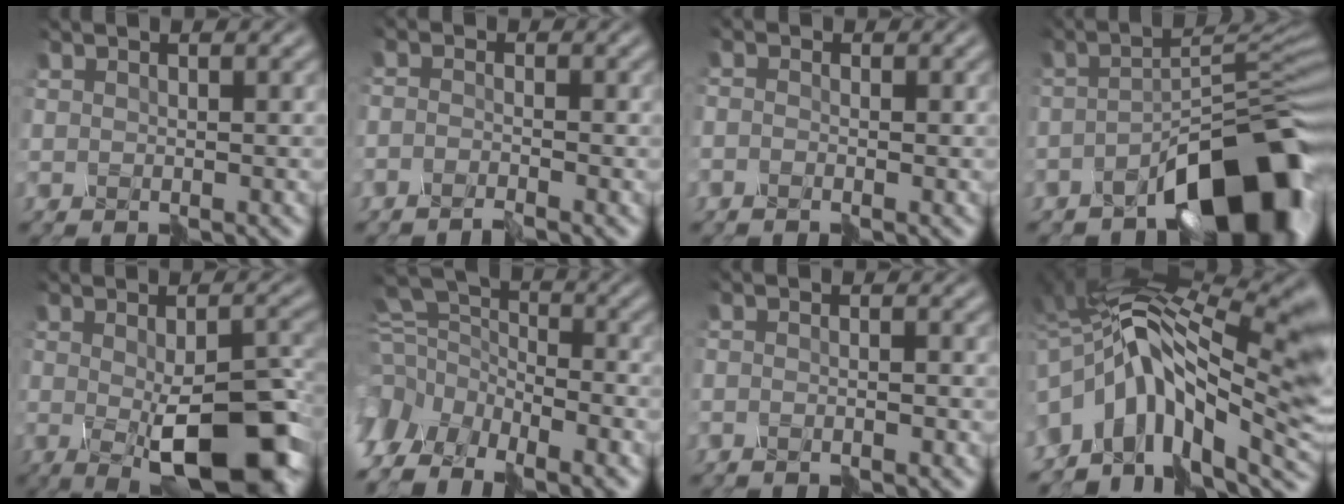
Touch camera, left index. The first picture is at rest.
{"total": 2.4, "force": [-2.1, -0.7, -0.9], "torque": [0.009, 0.000, -0.040]}
{"total": 1.6, "force": [-1.4, -0.1, -0.6], "torque": [0.011, 0.000, -0.021]}
{"total": 10.3, "force": [-6.7, 3.0, 7.3], "torque": [-0.094, 0.004, -0.109]}
{"total": 10.8, "force": [-3.8, 4.2, 9.3], "torque": [-0.140, -0.027, -0.046]}
{"total": 6.6, "force": [-5.3, 2.6, 2.8], "torque": [-0.068, -0.004, -0.097]}
{"total": 1.7, "force": [-1.6, -0.6, 0.1], "torque": [0.002, -0.004, -0.019]}
{"total": 11.0, "force": [-2.6, 5.2, 9.3], "torque": [-0.151, 0.016, -0.053]}